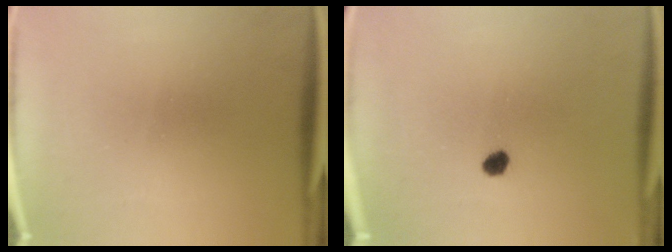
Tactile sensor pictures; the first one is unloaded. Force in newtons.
{"total": 2.5}